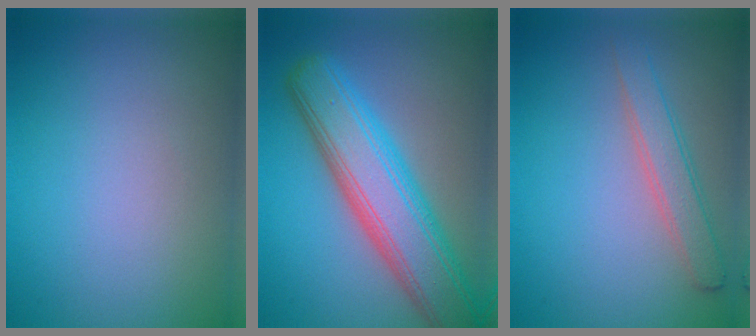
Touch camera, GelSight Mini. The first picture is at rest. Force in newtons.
{"total": 9.0, "press": 9.0, "slide": 0.2}
{"total": 2.6, "press": 2.6, "slide": 0.1}